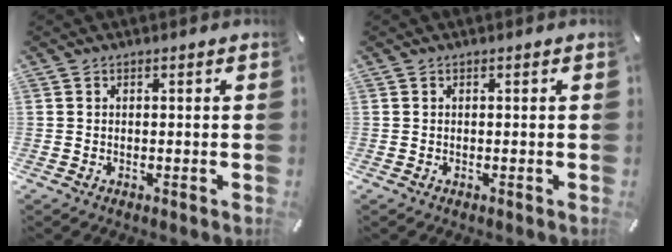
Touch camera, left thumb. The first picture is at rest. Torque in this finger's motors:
{"motor_torque": [0.00, 0.00, 0.00, 0.00, 0.00]}